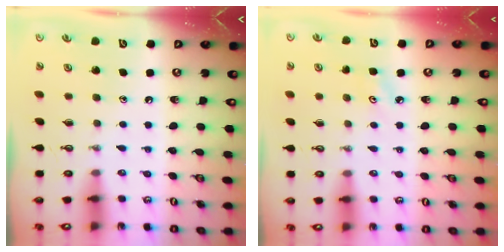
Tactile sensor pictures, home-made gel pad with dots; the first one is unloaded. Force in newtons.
{"total": 4.1, "press": 4.1, "slide": 0.5}